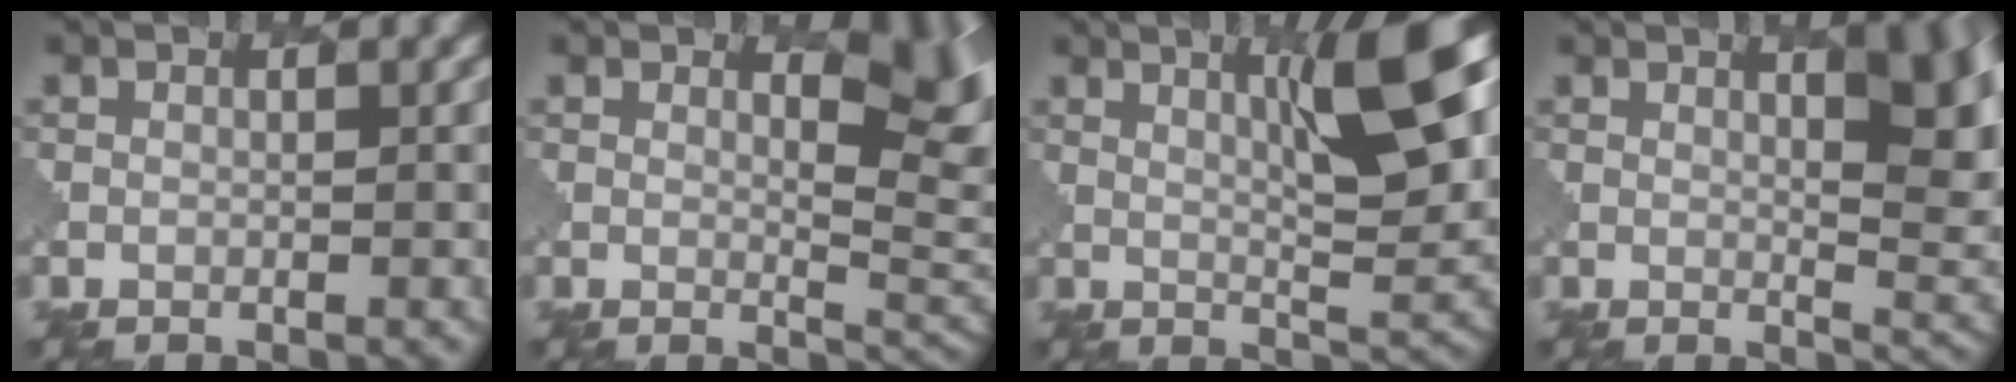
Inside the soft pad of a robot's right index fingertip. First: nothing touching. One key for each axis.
{"total": 5.9, "fx": 2.8, "fy": 2.4, "fz": 4.6, "tx": -0.061, "ty": -0.010, "tz": 0.040}
{"total": 7.3, "fx": 3.0, "fy": 1.1, "fz": 6.6, "tx": -0.096, "ty": -0.001, "tz": 0.049}
{"total": 8.8, "fx": 3.2, "fy": 3.3, "fz": 7.5, "tx": -0.064, "ty": 0.008, "tz": 0.040}